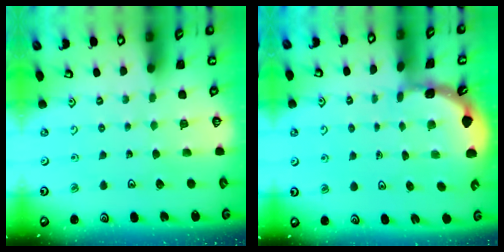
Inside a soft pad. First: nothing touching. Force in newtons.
{"total": 1.6, "press": 1.6, "slide": 0.1}